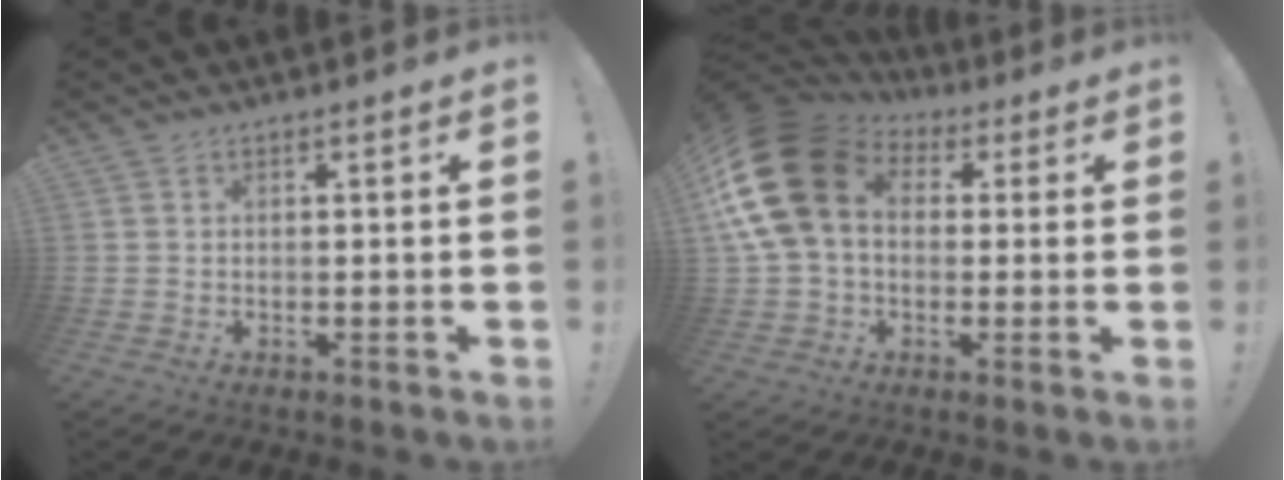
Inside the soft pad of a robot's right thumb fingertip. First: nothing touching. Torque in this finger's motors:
{"motor_torque": [2.04, 2.96, 2.34, -0.20, 0.82]}